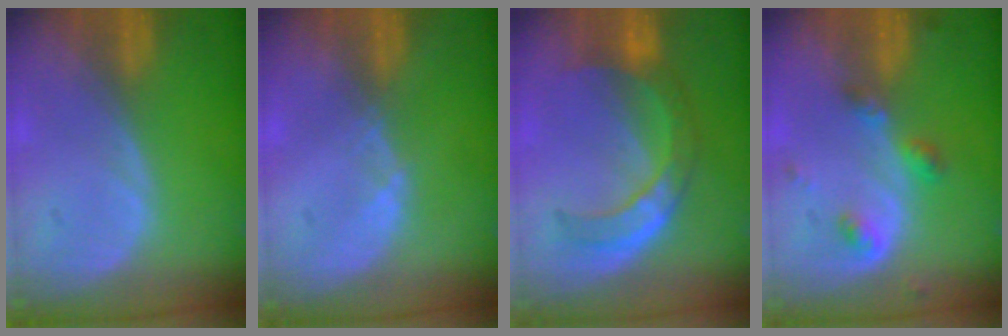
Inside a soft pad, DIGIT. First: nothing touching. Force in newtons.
{"total": 1.0, "press": 0.8, "slide": 0.5}
{"total": 6.8, "press": 6.6, "slide": 1.9}
{"total": 4.2, "press": 3.9, "slide": 1.5}